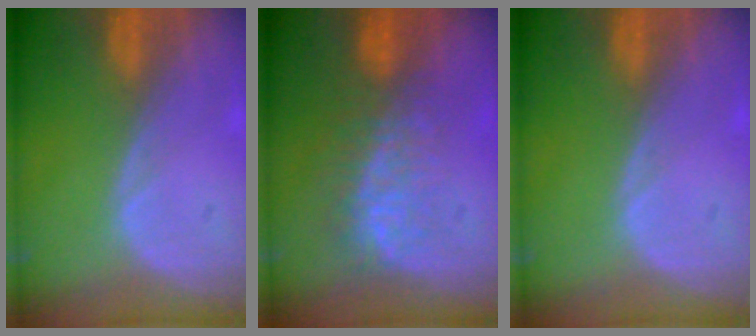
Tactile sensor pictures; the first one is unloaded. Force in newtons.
{"total": 7.6, "press": 7.1, "slide": 2.8}
{"total": 0.0}